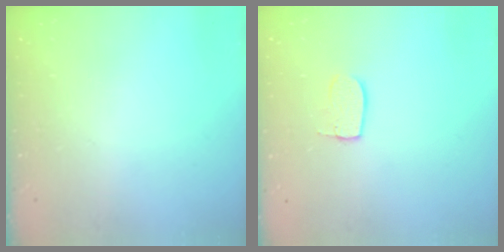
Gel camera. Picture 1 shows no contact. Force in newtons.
{"total": 7.1, "press": 7.0, "slide": 0.4}